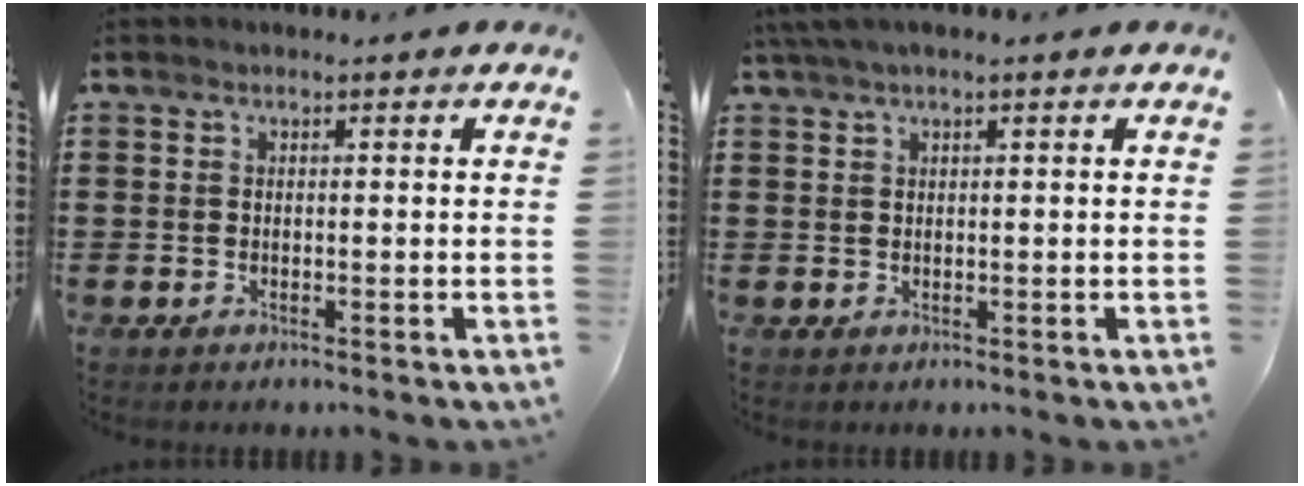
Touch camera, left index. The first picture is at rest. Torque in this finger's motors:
{"motor_torque": [1.83, -0.31, 0.59, 0.16]}